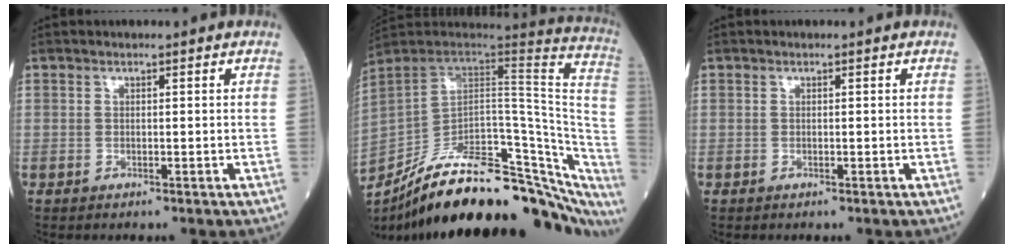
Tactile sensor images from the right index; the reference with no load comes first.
{"total": 32.5, "force": [-25.5, 9.4, 17.9], "torque": [-0.195, -0.018, -0.355]}
{"total": 0.0}